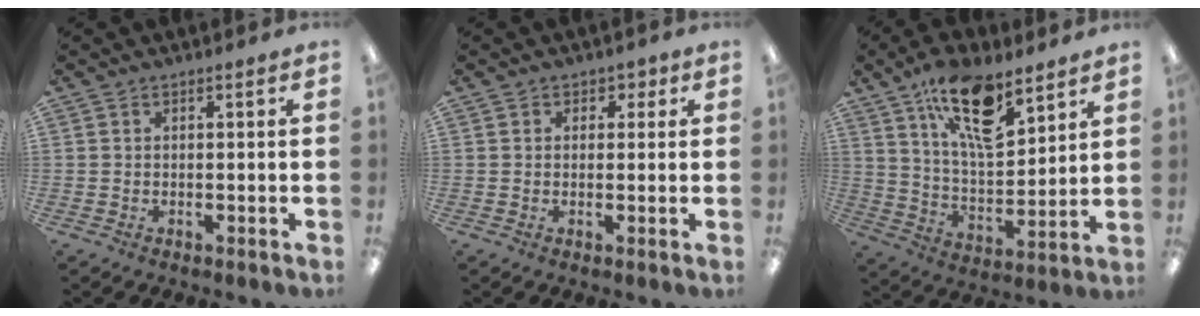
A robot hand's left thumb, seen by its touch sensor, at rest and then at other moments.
{"total": 1.9, "force": [0.4, 1.8, 0.5], "torque": [0.006, 0.000, 0.003]}
{"total": 17.5, "force": [11.4, 6.8, 11.4], "torque": [-0.196, -0.051, 0.193]}